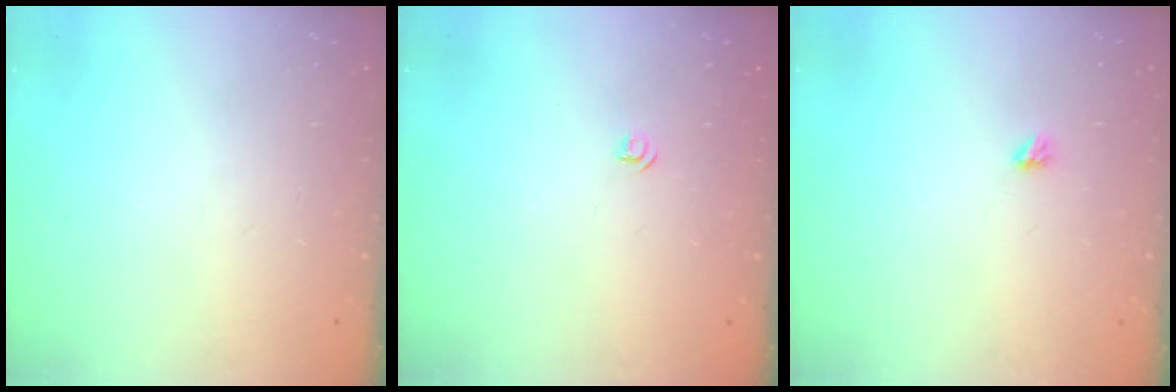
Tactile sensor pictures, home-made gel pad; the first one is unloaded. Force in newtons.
{"total": 3.5, "press": 3.4, "slide": 0.5}
{"total": 2.9, "press": 2.9, "slide": 0.5}